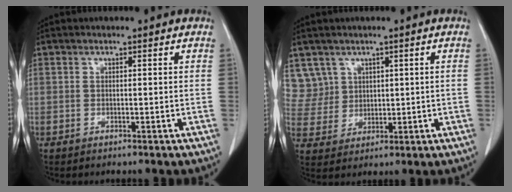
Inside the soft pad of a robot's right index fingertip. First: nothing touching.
{"total": 6.2, "force": [3.3, 5.2, -0.4], "torque": [0.012, 0.011, 0.076]}